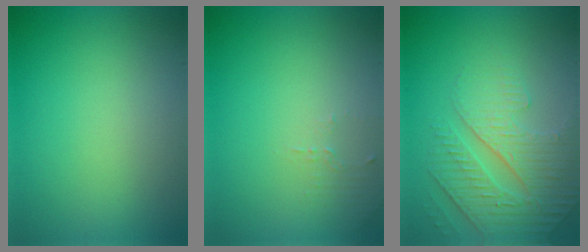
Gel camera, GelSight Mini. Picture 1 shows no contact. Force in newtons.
{"total": 1.2, "press": 1.2, "slide": 0.4}
{"total": 4.2, "press": 4.0, "slide": 1.3}